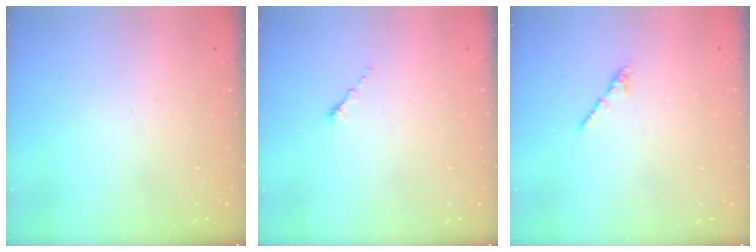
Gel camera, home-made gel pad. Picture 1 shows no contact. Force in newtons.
{"total": 0.0}
{"total": 1.3, "press": 1.2, "slide": 0.4}